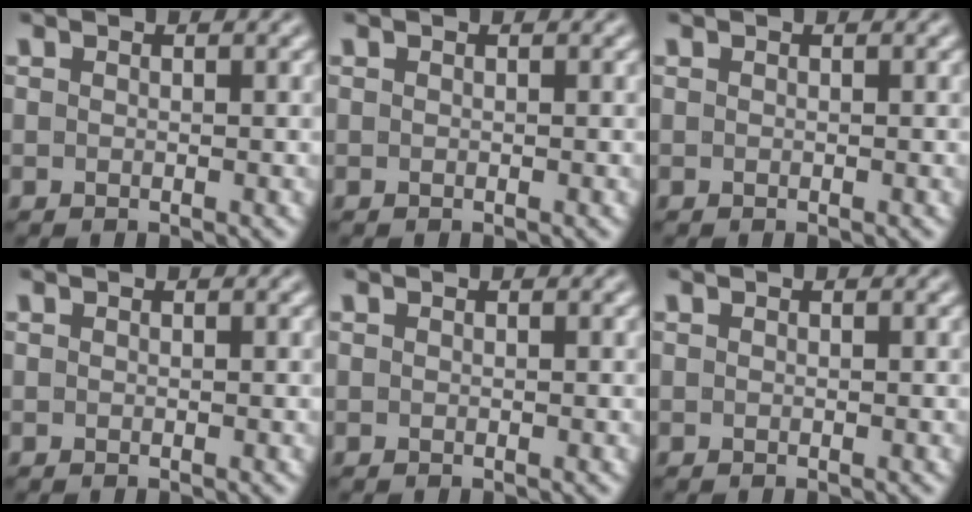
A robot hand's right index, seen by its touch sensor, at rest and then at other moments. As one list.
[{"total": 0.0}, {"total": 0.0}, {"total": 0.0}, {"total": 0.0}, {"total": 0.0}]